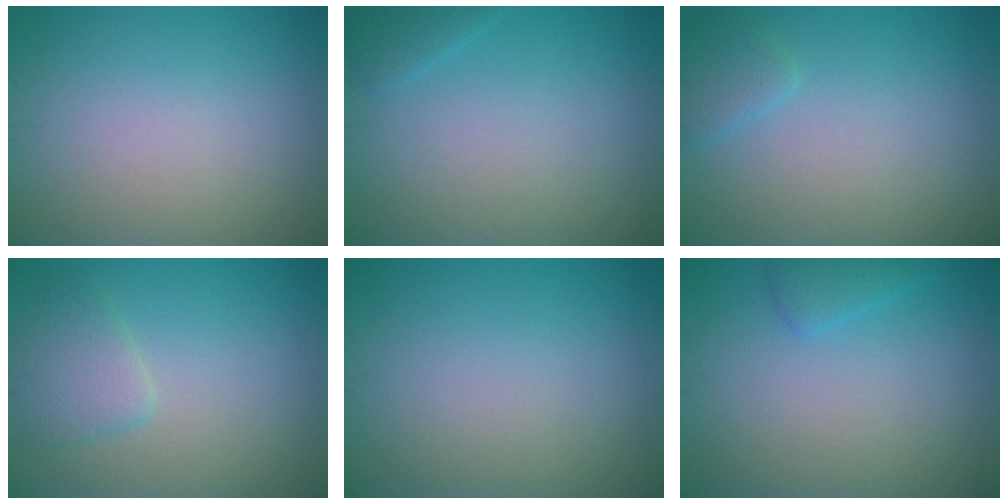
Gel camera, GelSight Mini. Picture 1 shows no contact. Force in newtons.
{"total": 1.1, "press": 1.1, "slide": 0.1}
{"total": 1.5, "press": 1.5, "slide": 0.1}
{"total": 2.6, "press": 2.6, "slide": 0.3}
{"total": 0.0}
{"total": 1.6, "press": 1.6, "slide": 0.1}